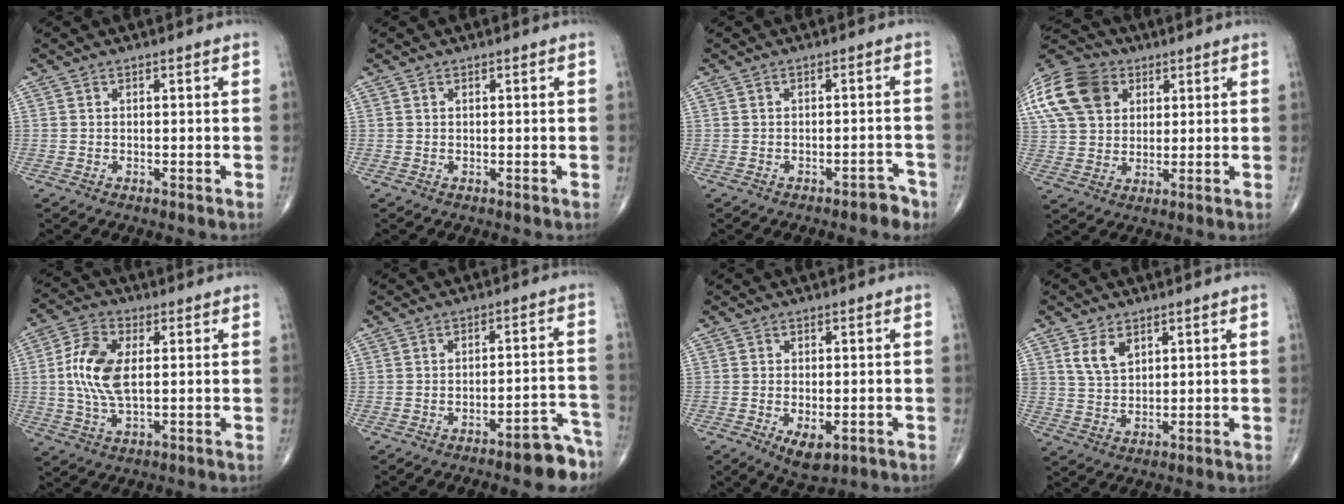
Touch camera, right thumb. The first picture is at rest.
{"total": 0.0}
{"total": 2.1, "force": [-1.6, 0.7, 1.2], "torque": [-0.014, 0.014, -0.020]}
{"total": 20.4, "force": [7.7, 15.2, 11.2], "torque": [-0.250, 0.031, 0.141]}
{"total": 10.5, "force": [1.0, 5.4, 8.9], "torque": [-0.191, 0.003, 0.020]}
{"total": 7.4, "force": [-5.4, 2.0, 4.6], "torque": [-0.037, 0.056, -0.066]}
{"total": 5.4, "force": [-1.8, 2.7, 4.2], "torque": [-0.068, -0.009, -0.020]}
{"total": 5.4, "force": [2.8, 3.2, 3.2], "torque": [-0.049, -0.016, 0.059]}